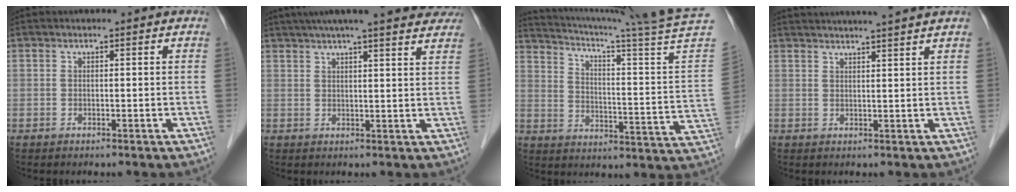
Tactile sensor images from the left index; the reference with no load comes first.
{"total": 20.0, "force": [17.3, 1.8, 9.8], "torque": [-0.146, 0.027, 0.215]}
{"total": 23.5, "force": [19.9, -3.2, 12.1], "torque": [-0.204, -0.092, 0.256]}
{"total": 9.6, "force": [8.6, -1.1, 4.1], "torque": [-0.058, 0.018, 0.105]}